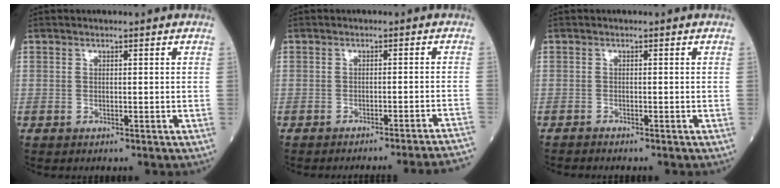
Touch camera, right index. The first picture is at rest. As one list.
[{"total": 14.4, "force": [-13.9, -2.2, 3.2], "torque": [0.003, -0.020, -0.158]}, {"total": 1.1, "force": [-1.1, -0.1, 0.2], "torque": [-0.001, 0.001, -0.020]}]